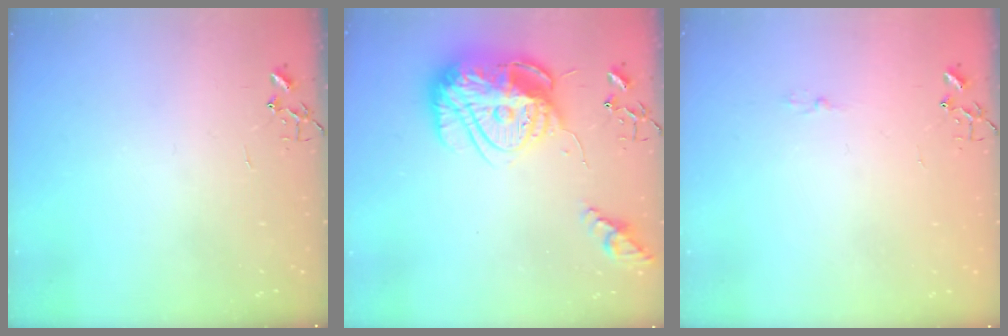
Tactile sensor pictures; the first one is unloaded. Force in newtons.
{"total": 24.2, "press": 24.1, "slide": 2.0}
{"total": 3.4, "press": 3.4, "slide": 0.5}